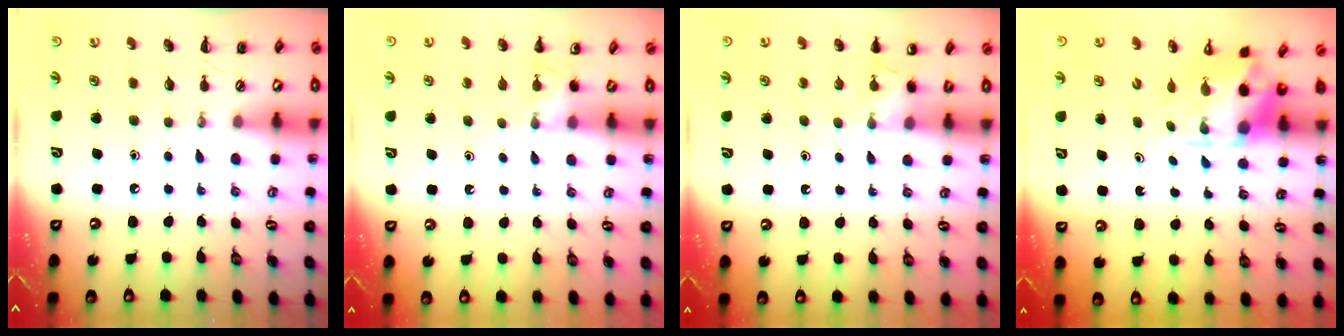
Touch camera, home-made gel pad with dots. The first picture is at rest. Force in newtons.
{"total": 5.2, "press": 5.0, "slide": 1.5}
{"total": 5.3, "press": 5.0, "slide": 1.5}
{"total": 3.9, "press": 3.8, "slide": 0.9}